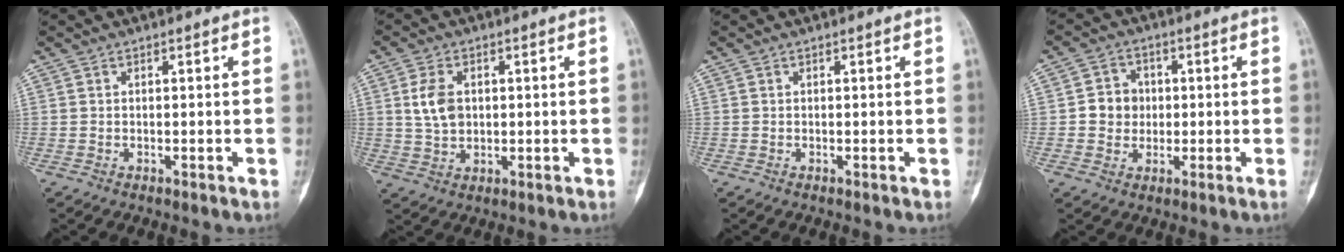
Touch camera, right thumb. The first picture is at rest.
{"total": 6.1, "force": [1.1, 4.1, 4.3], "torque": [-0.077, -0.001, 0.026]}
{"total": 0.0}
{"total": 5.4, "force": [0.0, 4.9, 2.3], "torque": [-0.011, 0.009, -0.006]}